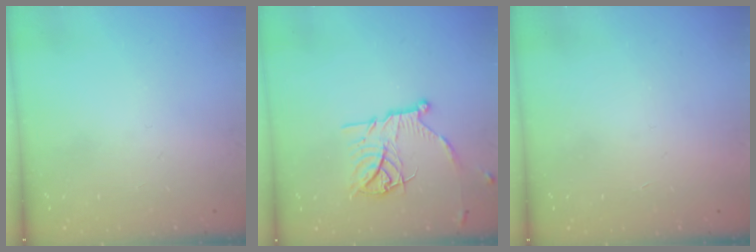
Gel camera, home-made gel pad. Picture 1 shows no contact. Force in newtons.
{"total": 14.2, "press": 14.2, "slide": 1.2}
{"total": 1.5, "press": 1.5, "slide": 0.1}